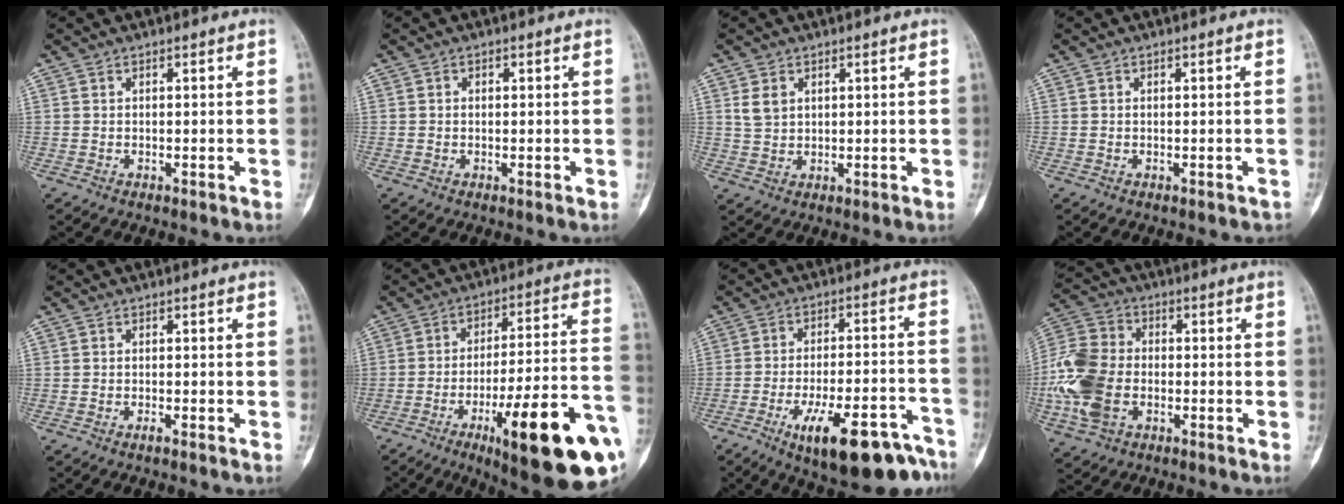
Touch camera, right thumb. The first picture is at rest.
{"total": 0.6, "force": [0.1, 0.5, 0.3], "torque": [-0.005, 0.001, 0.000]}
{"total": 3.4, "force": [1.4, 2.5, 1.8], "torque": [-0.028, -0.004, 0.034]}
{"total": 0.5, "force": [-0.1, 0.4, 0.3], "torque": [-0.006, 0.006, 0.001]}
{"total": 0.9, "force": [-0.6, 0.1, 0.8], "torque": [-0.015, 0.000, -0.011]}
{"total": 25.5, "force": [-9.8, 5.5, 22.9], "torque": [-0.277, 0.033, -0.136]}
{"total": 18.7, "force": [-11.3, 6.3, 13.5], "torque": [-0.168, 0.068, -0.165]}
{"total": 14.2, "force": [-3.0, 10.0, 9.6], "torque": [-0.203, 0.014, -0.064]}